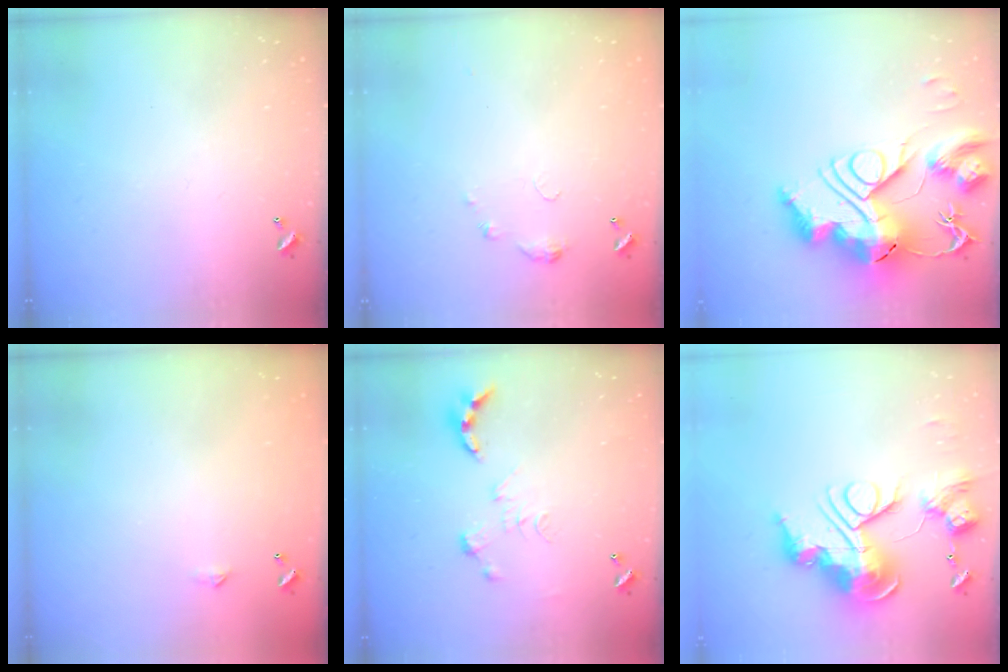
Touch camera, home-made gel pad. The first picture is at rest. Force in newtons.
{"total": 4.7, "press": 4.6, "slide": 0.7}
{"total": 0.7, "press": 0.7, "slide": 0.0}
{"total": 2.3, "press": 2.3, "slide": 0.4}
{"total": 0.0}
{"total": 0.7, "press": 0.7, "slide": 0.0}